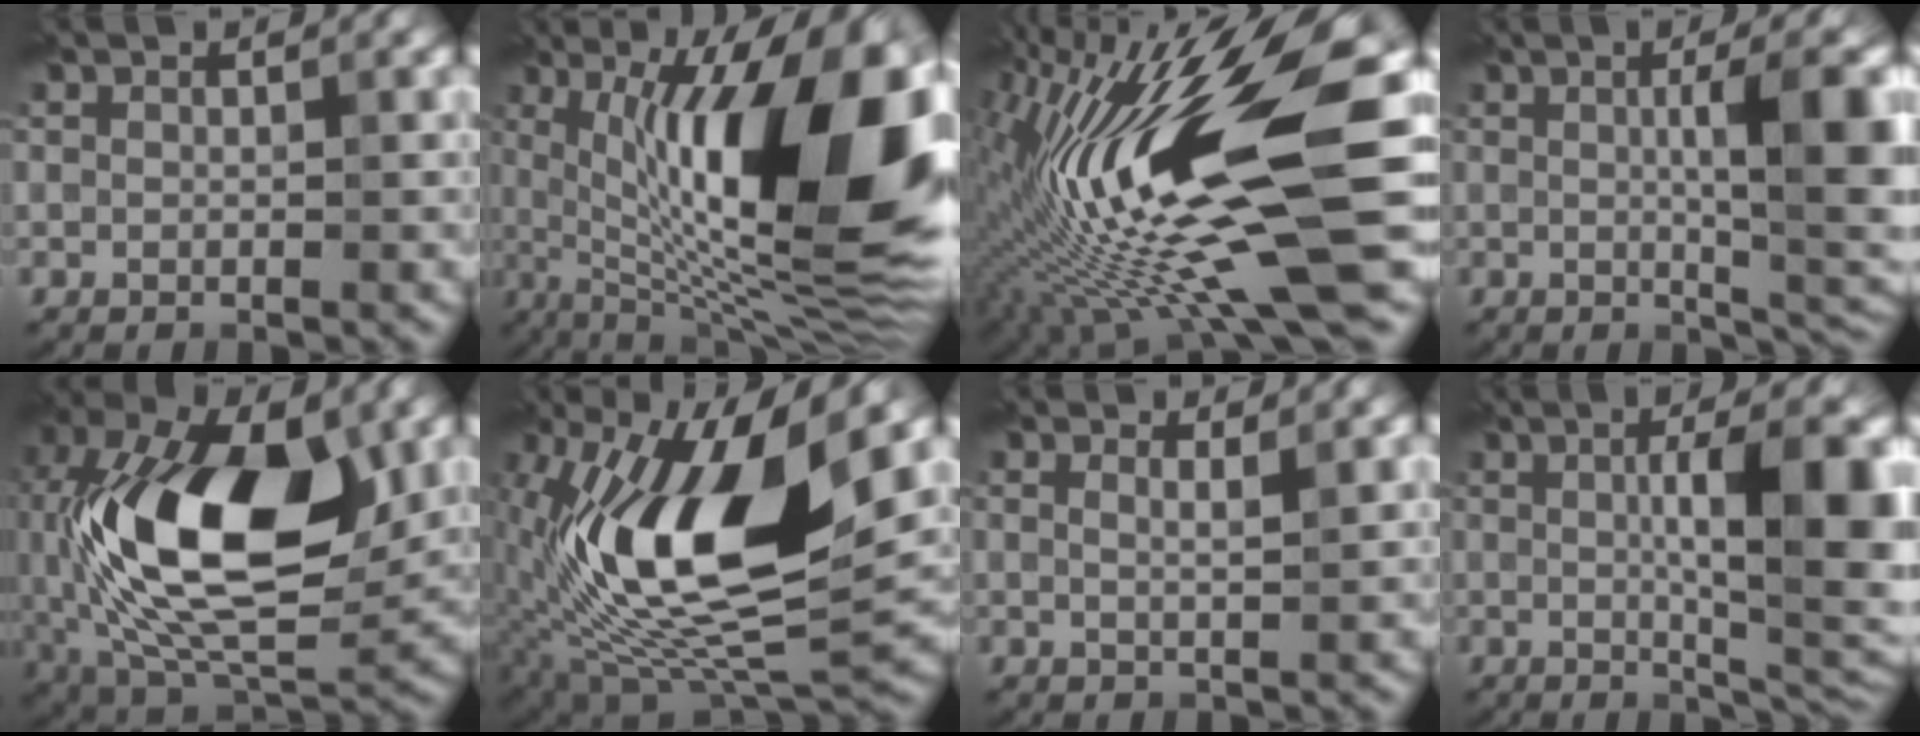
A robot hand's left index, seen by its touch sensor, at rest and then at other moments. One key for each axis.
{"total": 16.0, "fx": 2.6, "fy": 4.9, "fz": 15.0, "tx": -0.223, "ty": -0.001, "tz": 0.033}
{"total": 16.3, "fx": -2.0, "fy": 3.7, "fz": 15.8, "tx": -0.292, "ty": 0.025, "tz": -0.032}
{"total": 9.2, "fx": 0.7, "fy": 2.3, "fz": 8.9, "tx": -0.109, "ty": 0.004, "tz": 0.011}
{"total": 15.1, "fx": 0.6, "fy": 7.9, "fz": 12.8, "tx": -0.234, "ty": 0.003, "tz": 0.002}
{"total": 15.3, "fx": 1.4, "fy": 6.5, "fz": 13.8, "tx": -0.251, "ty": -0.006, "tz": 0.015}
{"total": 1.3, "fx": 0.7, "fy": 0.3, "fz": 1.1, "tx": -0.011, "ty": -0.001, "tz": 0.006}
{"total": 10.8, "fx": 1.0, "fy": 2.7, "fz": 10.4, "tx": -0.132, "ty": 0.003, "tz": 0.017}